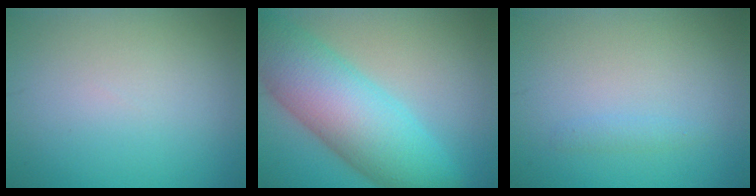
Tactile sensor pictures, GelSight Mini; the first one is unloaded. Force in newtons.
{"total": 10.7, "press": 10.7, "slide": 0.2}
{"total": 0.8, "press": 0.8, "slide": 0.1}